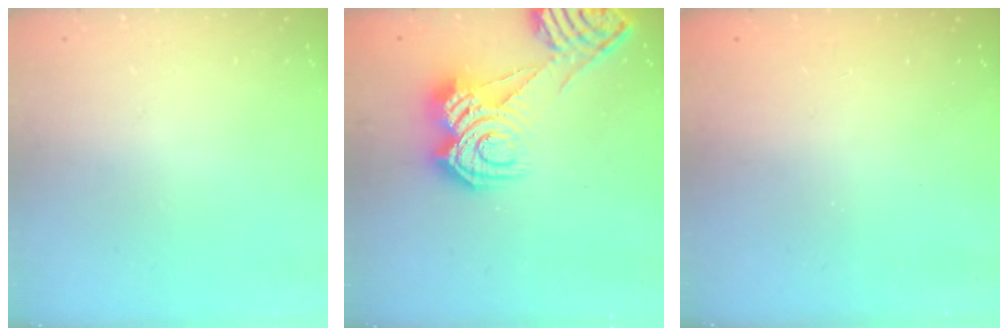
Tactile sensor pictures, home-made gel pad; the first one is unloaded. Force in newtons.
{"total": 12.3, "press": 12.2, "slide": 1.2}
{"total": 2.3, "press": 2.1, "slide": 0.8}